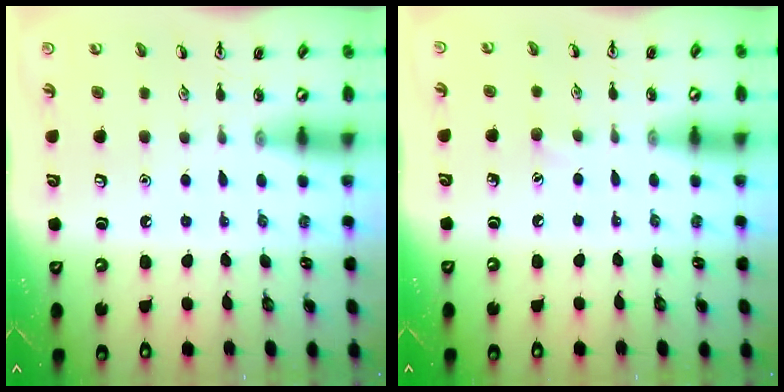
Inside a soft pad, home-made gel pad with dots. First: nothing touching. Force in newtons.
{"total": 3.8, "press": 3.6, "slide": 1.0}